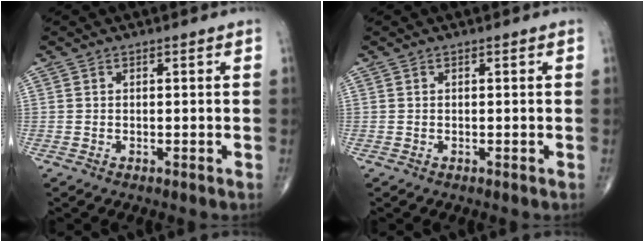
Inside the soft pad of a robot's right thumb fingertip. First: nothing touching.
{"total": 0.0}